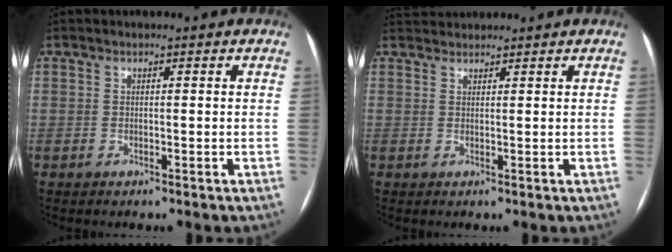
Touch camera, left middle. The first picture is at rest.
{"total": 2.4, "force": [2.4, 0.0, -0.2], "torque": [-0.004, 0.026, 0.051]}